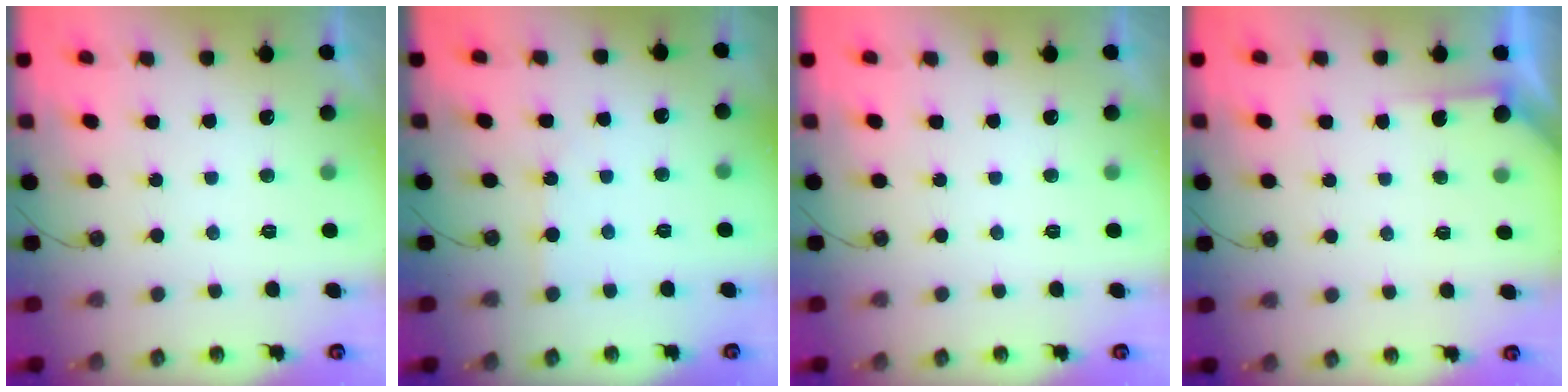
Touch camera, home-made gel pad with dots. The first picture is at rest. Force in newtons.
{"total": 2.3, "press": 2.3, "slide": 0.3}
{"total": 0.0}
{"total": 3.2, "press": 3.2, "slide": 0.3}